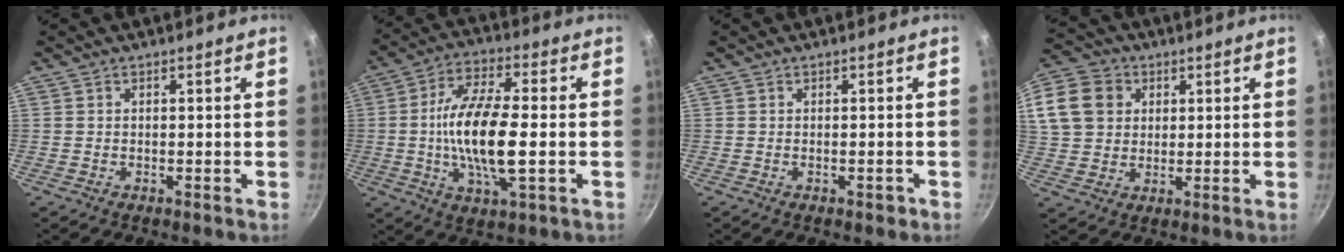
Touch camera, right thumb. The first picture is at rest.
{"total": 15.5, "force": [-1.2, 5.4, 14.4], "torque": [-0.273, 0.014, -0.030]}
{"total": 1.2, "force": [-0.6, 0.6, 0.8], "torque": [-0.003, 0.008, -0.005]}
{"total": 21.1, "force": [6.7, 17.2, 10.2], "torque": [-0.247, 0.041, 0.124]}